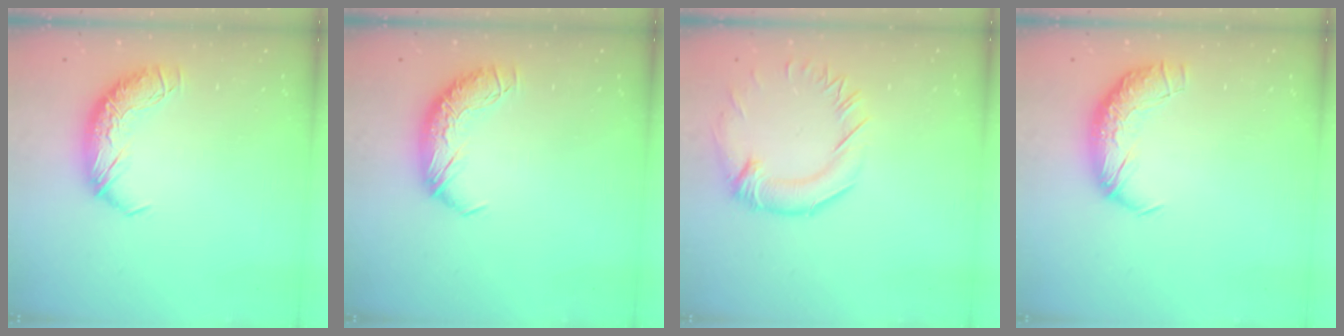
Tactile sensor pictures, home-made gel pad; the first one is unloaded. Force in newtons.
{"total": 0.0}
{"total": 1.3, "press": 0.4, "slide": 1.3}
{"total": 2.3, "press": 1.0, "slide": 2.1}